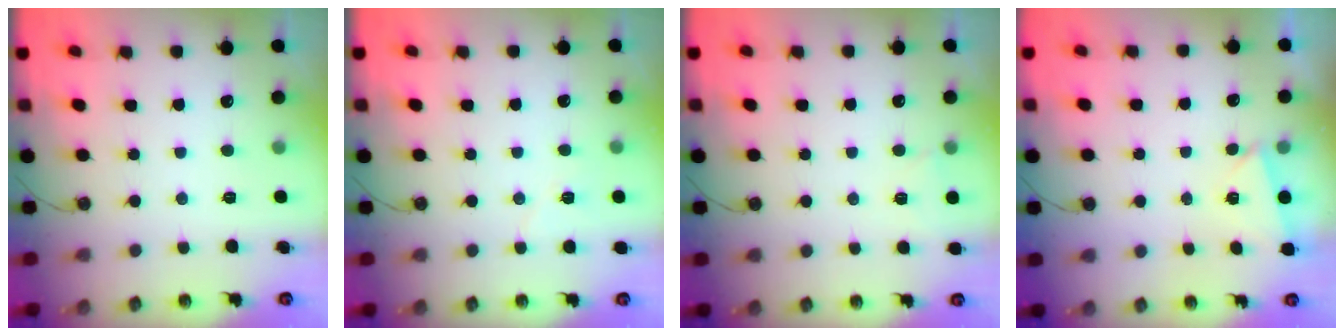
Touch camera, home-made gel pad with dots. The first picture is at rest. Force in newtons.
{"total": 6.2, "press": 5.5, "slide": 2.9}
{"total": 3.3, "press": 2.9, "slide": 1.6}
{"total": 2.4, "press": 1.8, "slide": 1.7}